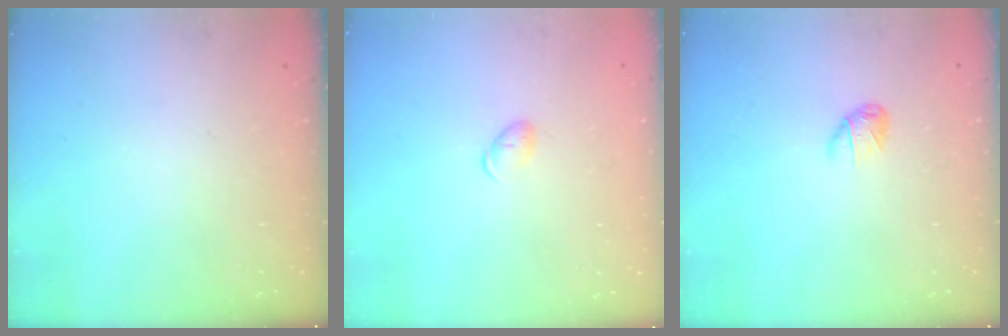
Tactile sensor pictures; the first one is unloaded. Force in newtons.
{"total": 4.1, "press": 4.0, "slide": 0.8}
{"total": 5.8, "press": 5.5, "slide": 1.9}